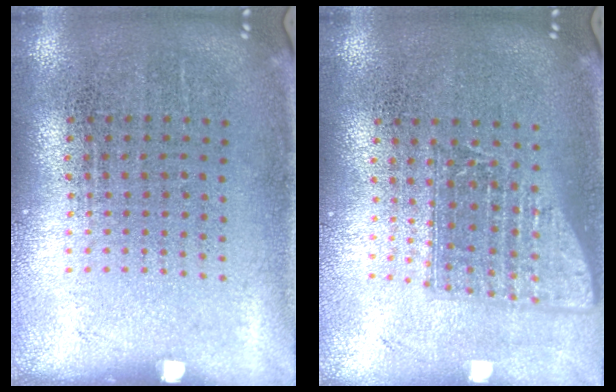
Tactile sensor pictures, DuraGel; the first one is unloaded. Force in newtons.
{"total": 1.6, "press": 1.2, "slide": 1.0}